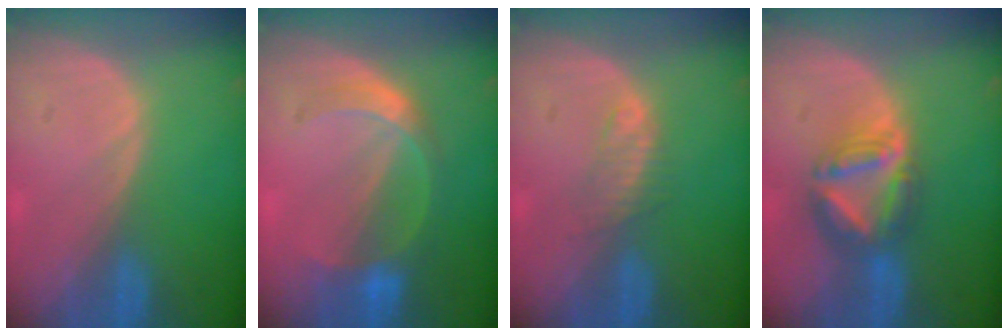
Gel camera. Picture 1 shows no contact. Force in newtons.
{"total": 5.9, "press": 5.4, "slide": 2.4}
{"total": 2.3, "press": 2.3, "slide": 0.2}
{"total": 7.4, "press": 6.6, "slide": 3.3}